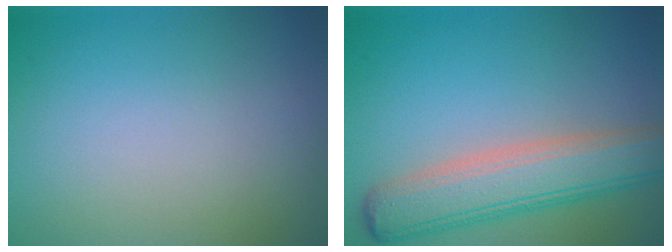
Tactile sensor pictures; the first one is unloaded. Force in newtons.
{"total": 6.5, "press": 6.5, "slide": 0.5}